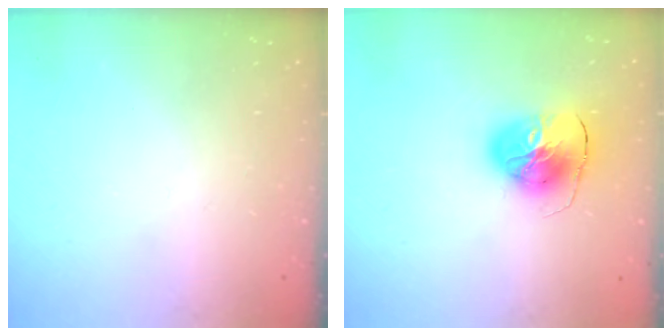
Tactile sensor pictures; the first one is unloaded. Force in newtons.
{"total": 11.3, "press": 11.2, "slide": 1.4}